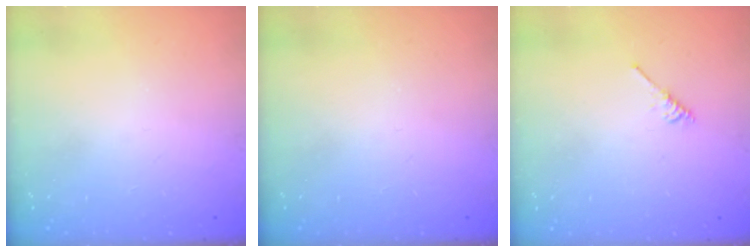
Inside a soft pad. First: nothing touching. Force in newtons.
{"total": 0.0}
{"total": 2.1, "press": 2.1, "slide": 0.4}